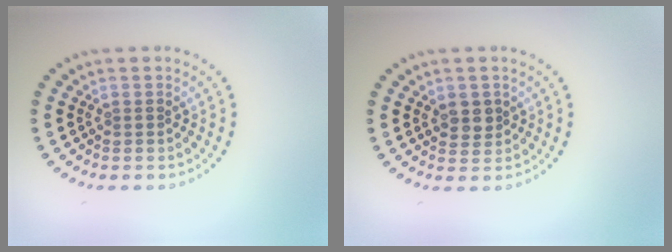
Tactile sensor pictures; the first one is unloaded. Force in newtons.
{"total": 1.8, "press": 1.7, "slide": 0.4}